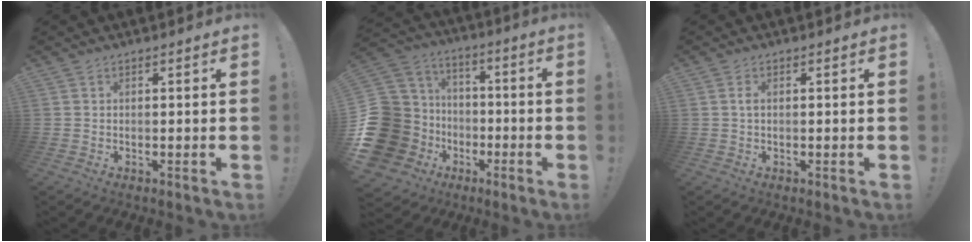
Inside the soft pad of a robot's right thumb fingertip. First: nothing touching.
{"total": 23.9, "force": [-5.5, 19.0, 13.3], "torque": [-0.260, 0.023, -0.035]}
{"total": 1.0, "force": [0.0, 0.5, 0.8], "torque": [-0.018, 0.004, -0.001]}